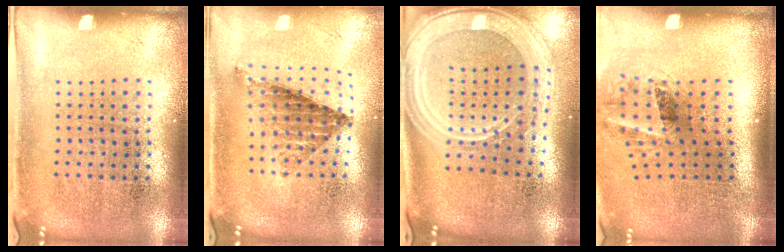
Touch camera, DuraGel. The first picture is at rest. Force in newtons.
{"total": 0.9, "press": 0.9, "slide": 0.0}
{"total": 3.1, "press": 2.5, "slide": 1.8}
{"total": 1.6, "press": 1.2, "slide": 1.1}